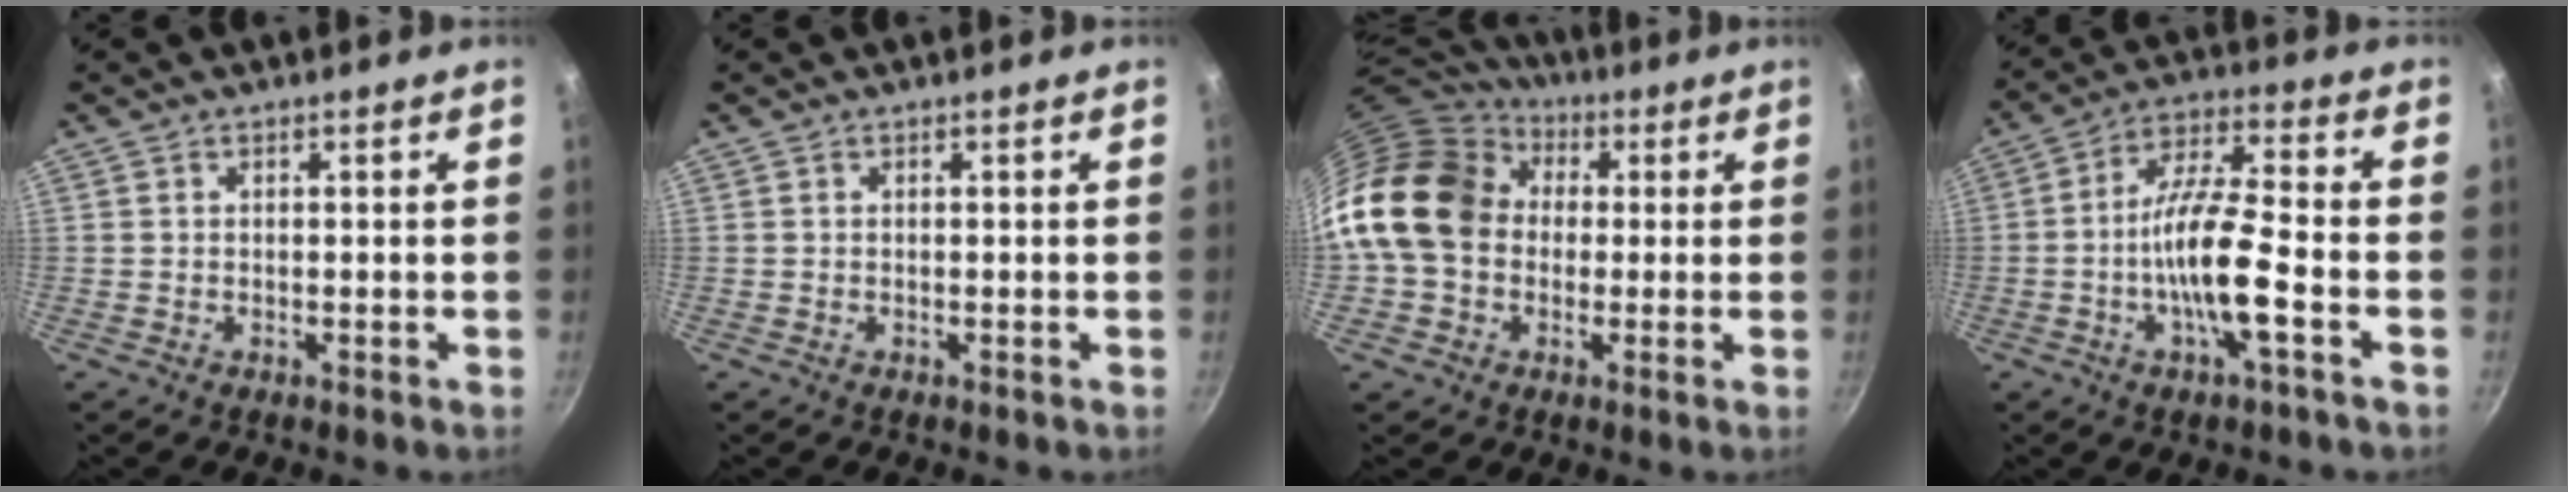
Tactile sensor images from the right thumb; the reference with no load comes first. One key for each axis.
{"total": 0.0}
{"total": 20.1, "fx": 1.6, "fy": 16.0, "fz": 12.1, "tx": -0.220, "ty": 0.045, "tz": 0.019}
{"total": 12.5, "fx": -3.7, "fy": 2.8, "fz": 11.6, "tx": -0.211, "ty": 0.033, "tz": -0.079}